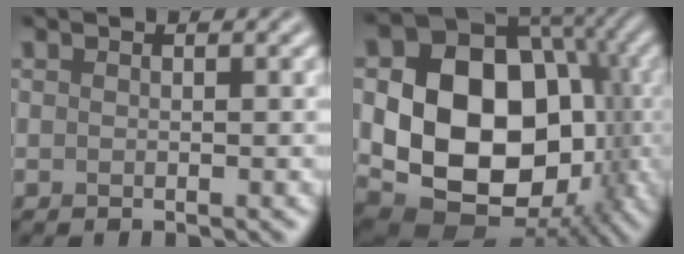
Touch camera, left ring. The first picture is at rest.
{"total": 16.1, "force": [-0.7, 12.1, 10.6], "torque": [-0.150, -0.020, -0.006]}